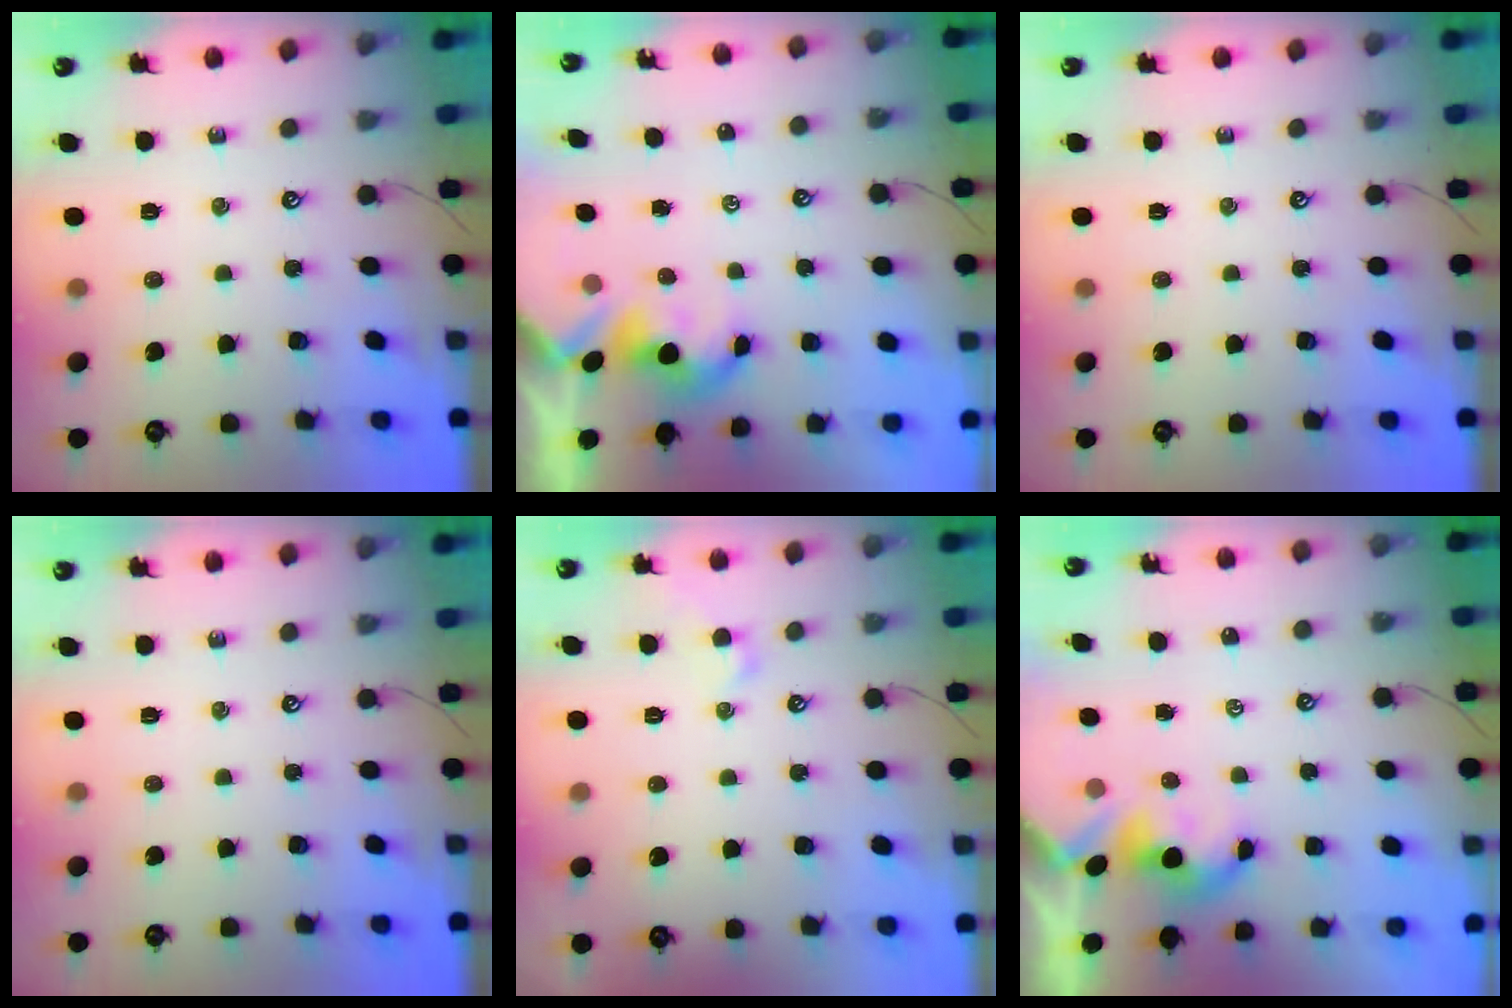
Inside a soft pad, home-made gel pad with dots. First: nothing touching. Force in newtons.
{"total": 2.4, "press": 2.4, "slide": 0.3}
{"total": 0.0}
{"total": 0.0}
{"total": 0.7, "press": 0.4, "slide": 0.6}
{"total": 1.6, "press": 1.5, "slide": 0.4}